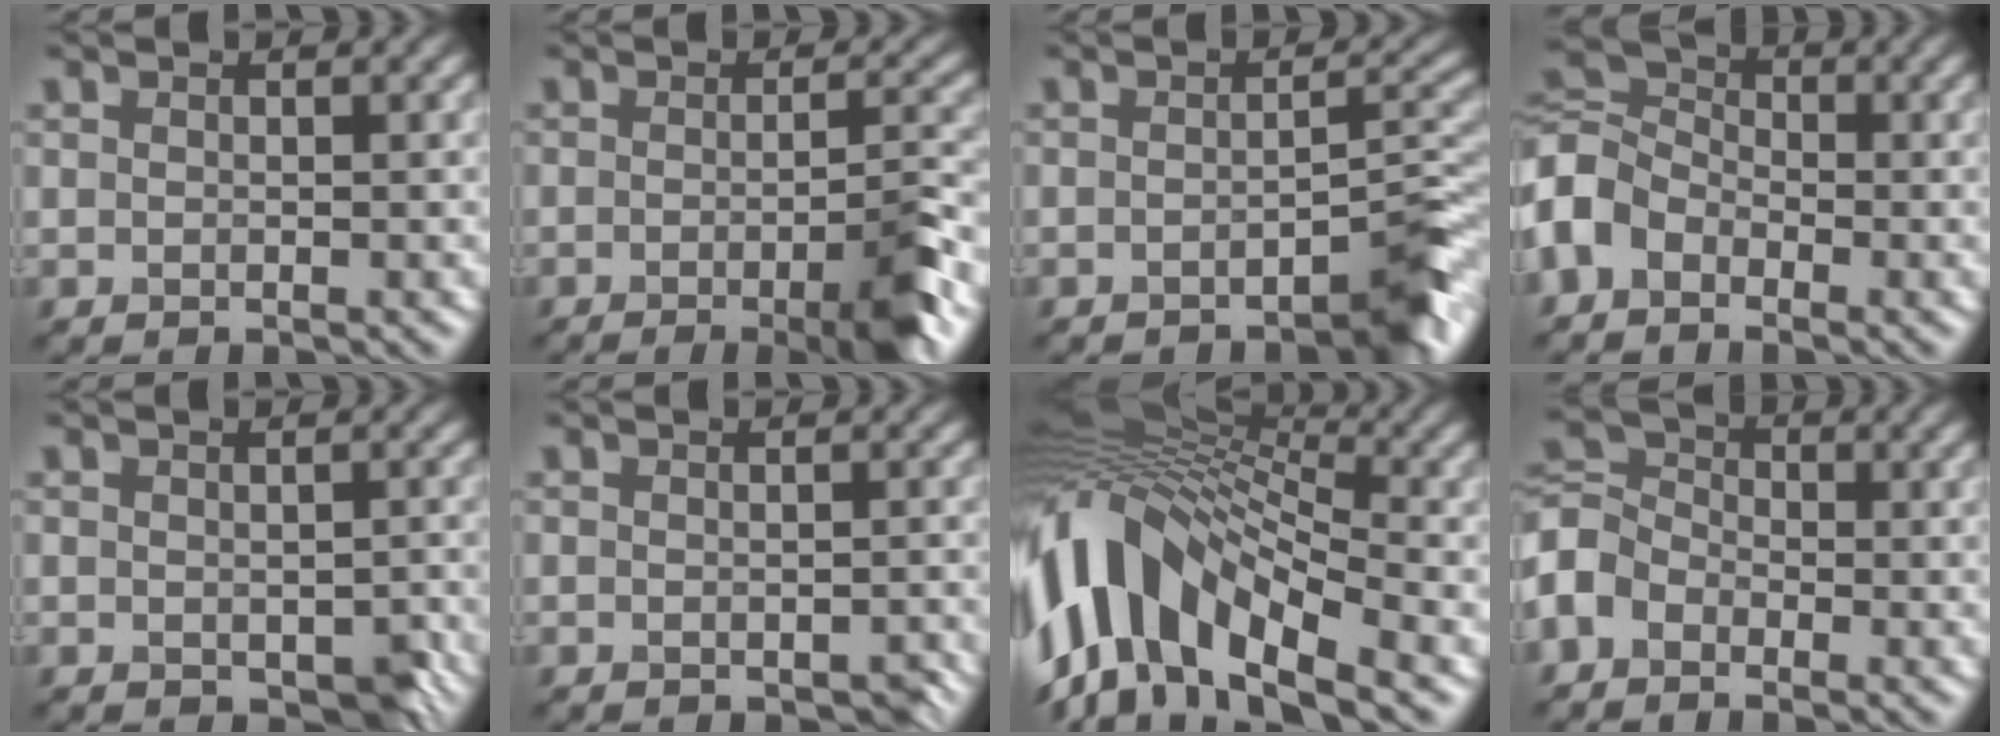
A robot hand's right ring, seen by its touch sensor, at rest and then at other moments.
{"total": 5.6, "force": [-2.2, 1.2, 5.0], "torque": [-0.063, -0.006, -0.036]}
{"total": 3.3, "force": [-2.4, 0.3, 2.2], "torque": [-0.024, 0.012, -0.039]}
{"total": 5.4, "force": [-2.0, 4.0, 3.1], "torque": [-0.072, 0.011, -0.061]}
{"total": 2.4, "force": [-0.7, 1.4, 1.8], "torque": [-0.025, -0.012, -0.001]}
{"total": 0.9, "force": [-0.5, 0.6, 0.6], "torque": [-0.011, -0.006, -0.004]}
{"total": 13.8, "force": [-2.5, 7.6, 11.3], "torque": [-0.219, 0.022, -0.050]}
{"total": 4.2, "force": [-1.9, 3.1, 2.0], "torque": [-0.048, 0.011, -0.057]}